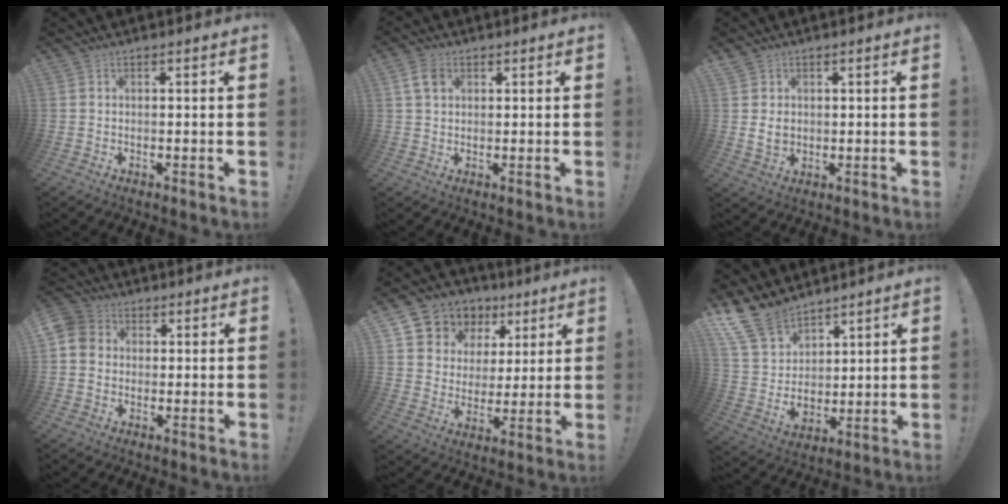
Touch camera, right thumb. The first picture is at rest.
{"total": 4.9, "force": [1.9, 3.4, 3.0], "torque": [-0.050, 0.004, 0.038]}
{"total": 4.2, "force": [0.8, 3.4, 2.3], "torque": [-0.021, -0.002, 0.015]}
{"total": 6.1, "force": [0.2, 5.6, 2.3], "torque": [-0.041, 0.011, 0.005]}
{"total": 9.7, "force": [5.1, 8.1, 1.7], "torque": [-0.031, -0.038, 0.108]}
{"total": 15.2, "force": [10.9, 9.0, 5.5], "torque": [-0.114, -0.074, 0.215]}